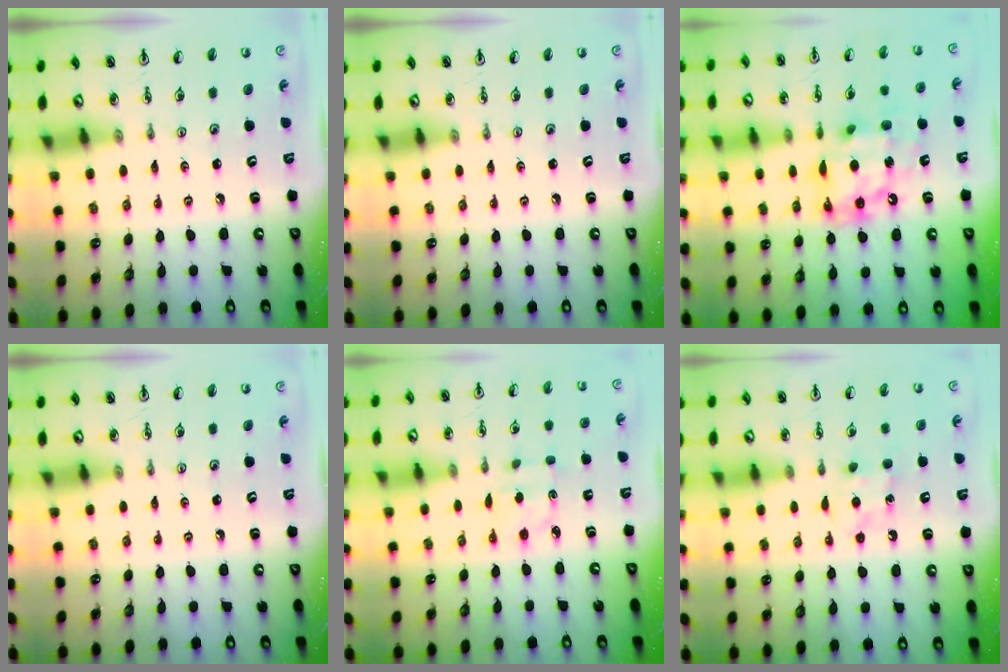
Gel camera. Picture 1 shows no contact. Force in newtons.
{"total": 0.0}
{"total": 14.5, "press": 14.4, "slide": 1.8}
{"total": 0.0}
{"total": 2.6, "press": 2.5, "slide": 0.7}
{"total": 6.1, "press": 6.1, "slide": 0.9}